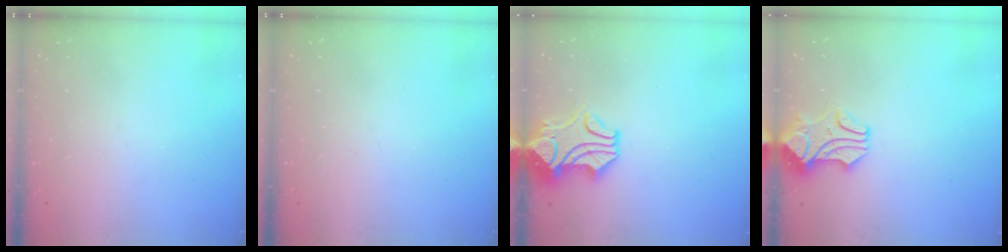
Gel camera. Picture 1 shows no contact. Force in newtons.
{"total": 0.0}
{"total": 2.9, "press": 2.8, "slide": 0.9}
{"total": 1.2, "press": 0.7, "slide": 1.0}